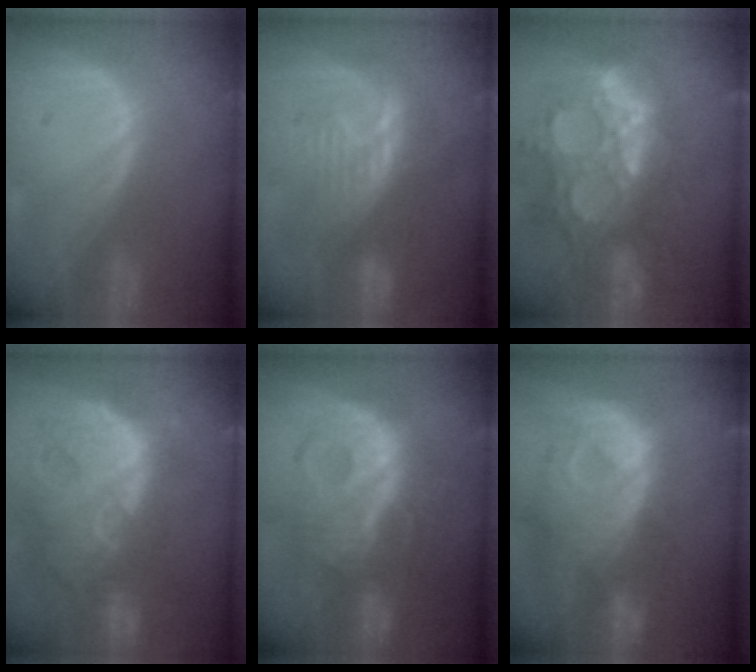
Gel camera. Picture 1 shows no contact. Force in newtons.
{"total": 7.6, "press": 7.4, "slide": 1.7}
{"total": 14.9, "press": 12.3, "slide": 8.4}
{"total": 13.9, "press": 11.7, "slide": 7.5}
{"total": 10.3, "press": 10.3, "slide": 0.2}
{"total": 12.4, "press": 10.7, "slide": 6.3}